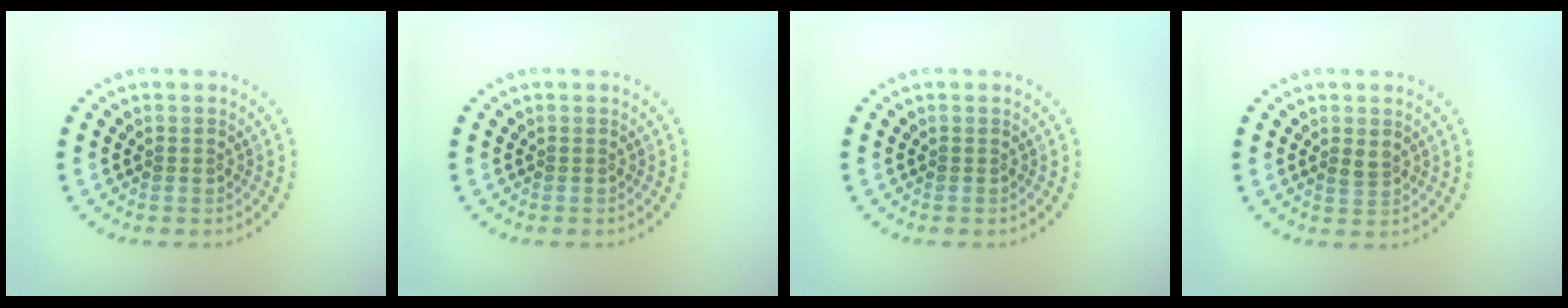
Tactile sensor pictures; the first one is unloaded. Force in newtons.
{"total": 0.0}
{"total": 0.0}
{"total": 1.1, "press": 1.0, "slide": 0.4}